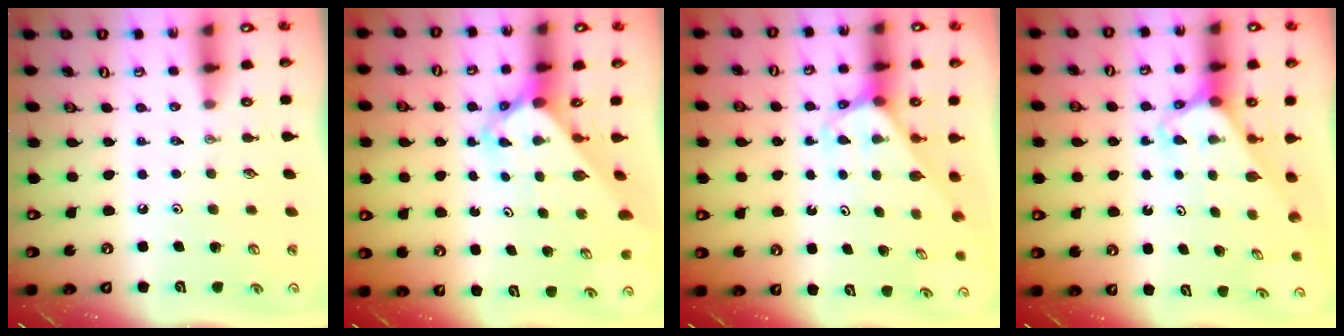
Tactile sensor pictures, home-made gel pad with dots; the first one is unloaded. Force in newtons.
{"total": 3.5, "press": 3.5, "slide": 0.2}
{"total": 2.8, "press": 2.8, "slide": 0.1}
{"total": 2.8, "press": 2.8, "slide": 0.2}